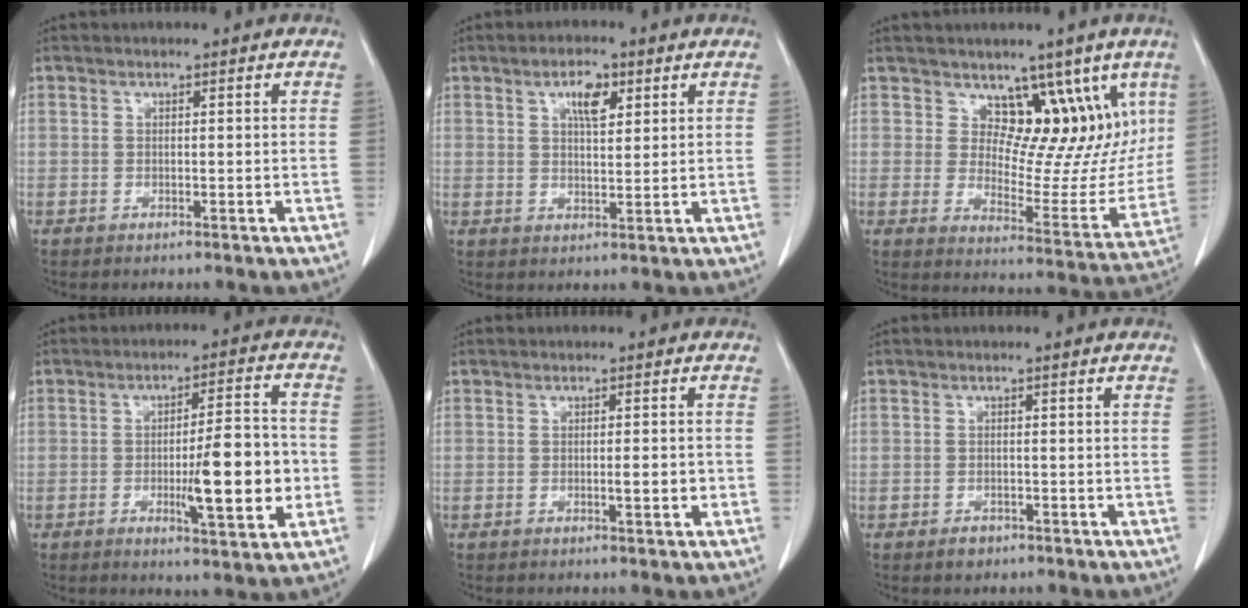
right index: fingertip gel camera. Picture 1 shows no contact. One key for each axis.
{"total": 4.7, "fx": 2.2, "fy": 1.8, "fz": 3.7, "tx": -0.064, "ty": 0.002, "tz": 0.037}
{"total": 11.7, "fx": 7.0, "fy": 6.8, "fz": 6.4, "tx": -0.061, "ty": -0.006, "tz": 0.108}
{"total": 11.5, "fx": -2.2, "fy": 1.8, "fz": 11.2, "tx": -0.168, "ty": 0.000, "tz": -0.029}
{"total": 2.1, "fx": -0.4, "fy": 0.4, "fz": 2.1, "tx": -0.034, "ty": 0.000, "tz": -0.005}
{"total": 1.8, "fx": -1.1, "fy": 1.2, "fz": 0.6, "tx": -0.009, "ty": 0.002, "tz": -0.012}